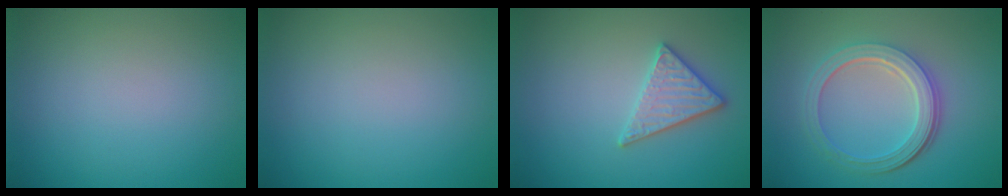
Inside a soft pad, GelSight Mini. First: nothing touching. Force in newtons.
{"total": 0.0}
{"total": 2.8, "press": 2.7, "slide": 0.7}
{"total": 5.1, "press": 3.7, "slide": 3.5}